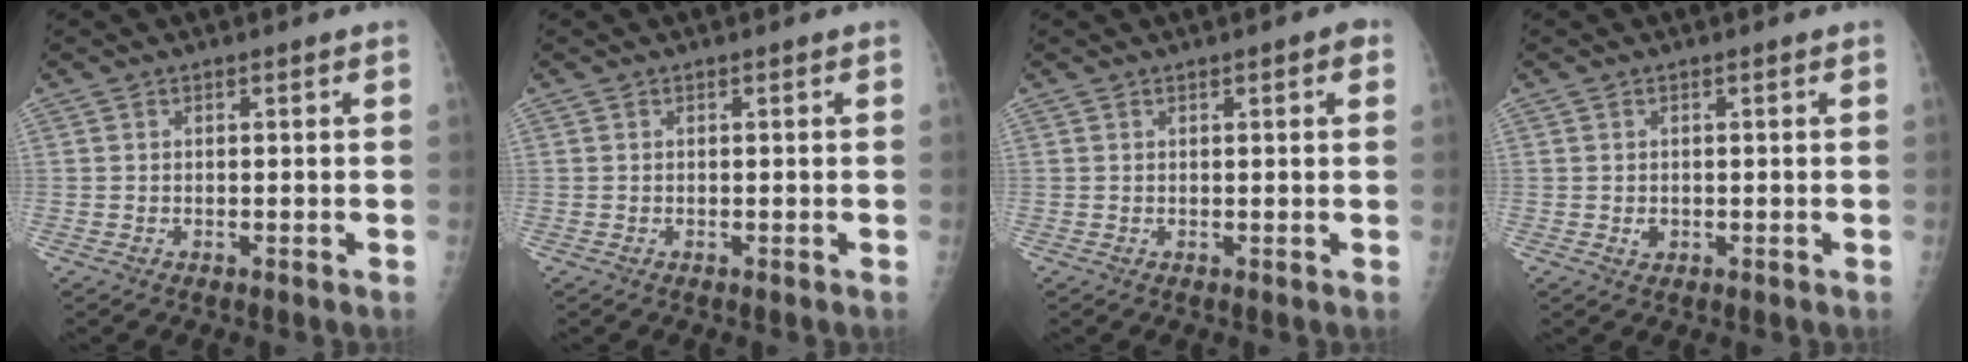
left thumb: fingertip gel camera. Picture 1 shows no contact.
{"total": 0.0}
{"total": 2.3, "force": [1.0, 0.5, 2.0], "torque": [-0.022, 0.001, 0.011]}
{"total": 1.2, "force": [0.1, 0.9, 0.8], "torque": [-0.008, 0.000, 0.005]}